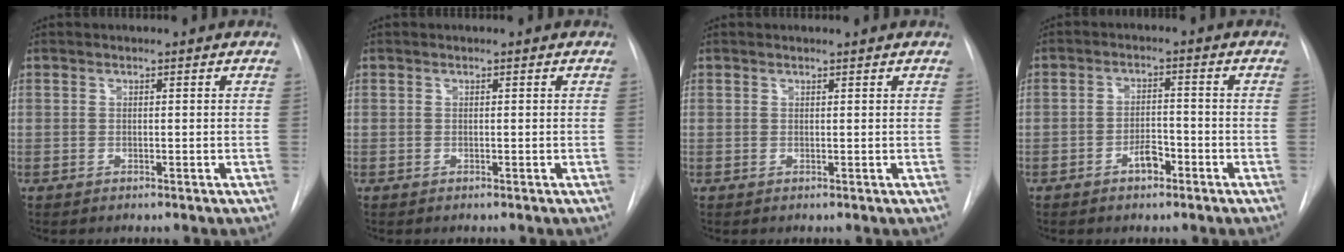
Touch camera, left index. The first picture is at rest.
{"total": 0.0}
{"total": 1.0, "force": [1.0, 0.0, 0.1], "torque": [-0.009, 0.005, 0.013]}
{"total": 3.5, "force": [-2.1, 1.6, 2.2], "torque": [-0.037, 0.006, -0.037]}